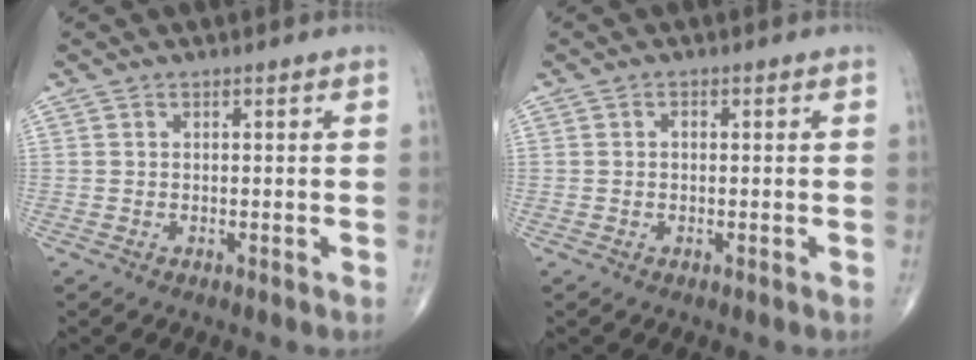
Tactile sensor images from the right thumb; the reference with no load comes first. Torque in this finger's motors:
{"motor_torque": [-0.27, 0.71, 0.30, 0.18, 0.02]}